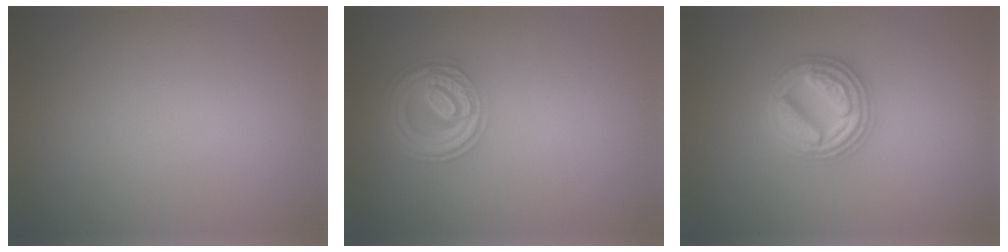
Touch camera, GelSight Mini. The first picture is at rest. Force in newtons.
{"total": 4.5, "press": 3.5, "slide": 2.7}
{"total": 4.8, "press": 4.8, "slide": 0.8}